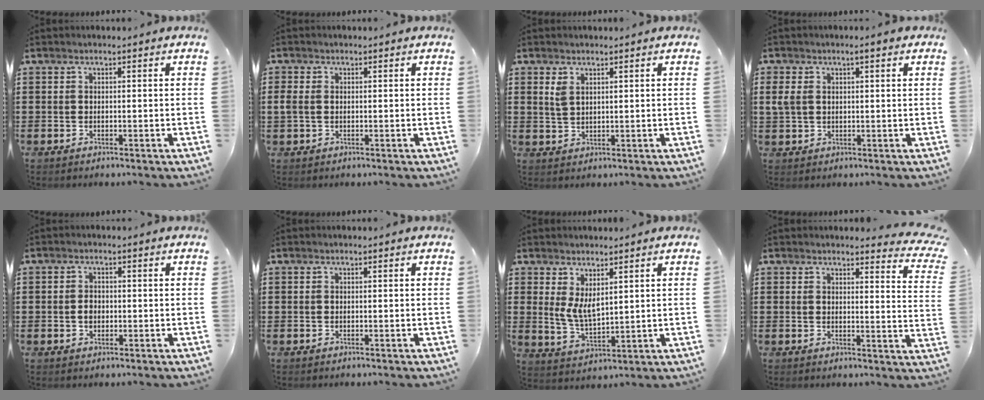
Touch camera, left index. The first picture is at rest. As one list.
[{"total": 1.7, "force": [-0.1, 1.2, 1.2], "torque": [-0.042, 0.000, -0.008]}, {"total": 2.1, "force": [1.2, 1.1, 1.4], "torque": [-0.032, 0.004, 0.021]}, {"total": 3.2, "force": [1.1, 1.6, 2.6], "torque": [-0.064, 0.005, 0.016]}, {"total": 1.9, "force": [-0.2, 1.4, 1.3], "torque": [-0.028, 0.006, -0.007]}, {"total": 0.0}, {"total": 5.3, "force": [2.4, 2.3, 4.1], "torque": [-0.091, -0.005, 0.042]}, {"total": 3.1, "force": [3.0, 0.0, 0.7], "torque": [-0.013, -0.020, 0.051]}]